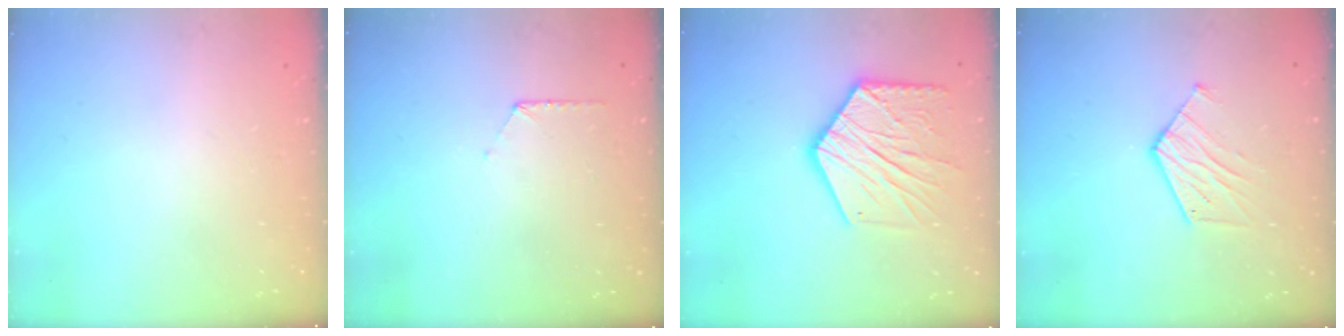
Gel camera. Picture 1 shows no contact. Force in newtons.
{"total": 5.9, "press": 5.9, "slide": 0.6}
{"total": 17.0, "press": 17.0, "slide": 1.5}
{"total": 9.7, "press": 9.7, "slide": 0.8}